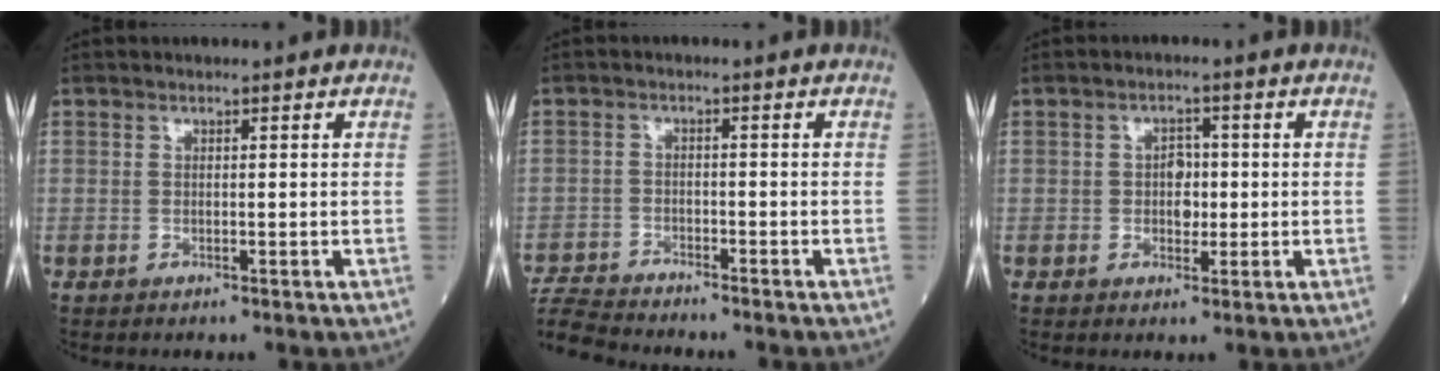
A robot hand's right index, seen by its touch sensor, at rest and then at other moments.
{"total": 6.4, "force": [-6.4, 0.3, 0.4], "torque": [-0.003, -0.012, -0.122]}
{"total": 3.1, "force": [-0.1, 2.1, 2.3], "torque": [-0.029, 0.006, -0.001]}